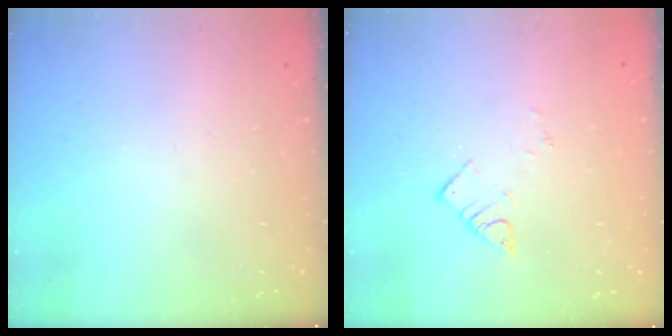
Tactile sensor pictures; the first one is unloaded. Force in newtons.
{"total": 4.1, "press": 4.1, "slide": 0.2}